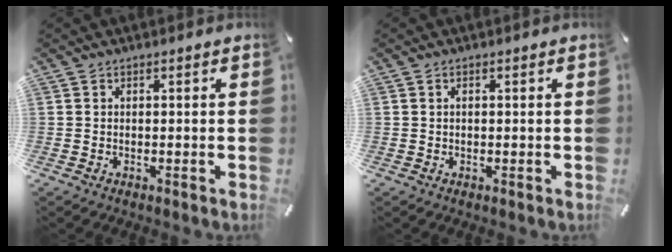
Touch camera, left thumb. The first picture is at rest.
{"total": 0.8, "force": [0.1, 0.4, 0.8], "torque": [-0.015, 0.001, 0.002]}